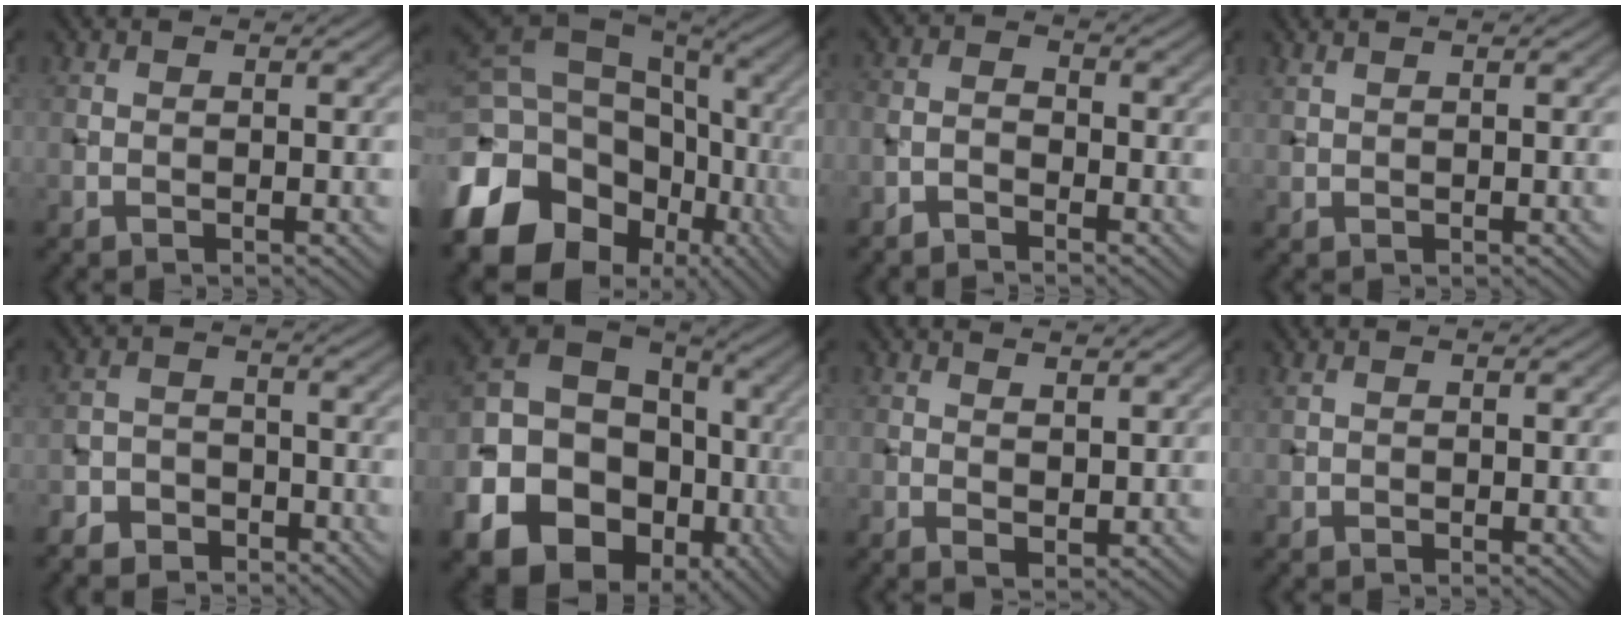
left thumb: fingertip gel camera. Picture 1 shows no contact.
{"total": 19.7, "force": [-7.8, 14.9, 10.2], "torque": [-0.250, -0.017, -0.126]}
{"total": 2.5, "force": [-2.2, 1.0, 0.9], "torque": [-0.017, 0.003, -0.052]}
{"total": 1.0, "force": [0.9, 0.2, 0.4], "torque": [-0.018, 0.005, 0.025]}
{"total": 5.9, "force": [-4.9, 3.1, 1.1], "torque": [-0.015, -0.001, -0.090]}
{"total": 24.3, "force": [-8.9, 19.8, 10.8], "torque": [-0.222, -0.052, -0.175]}
{"total": 2.4, "force": [1.4, 0.8, 1.7], "torque": [-0.033, -0.007, 0.030]}
{"total": 0.7, "force": [0.3, 0.4, 0.5], "torque": [-0.015, 0.003, 0.008]}